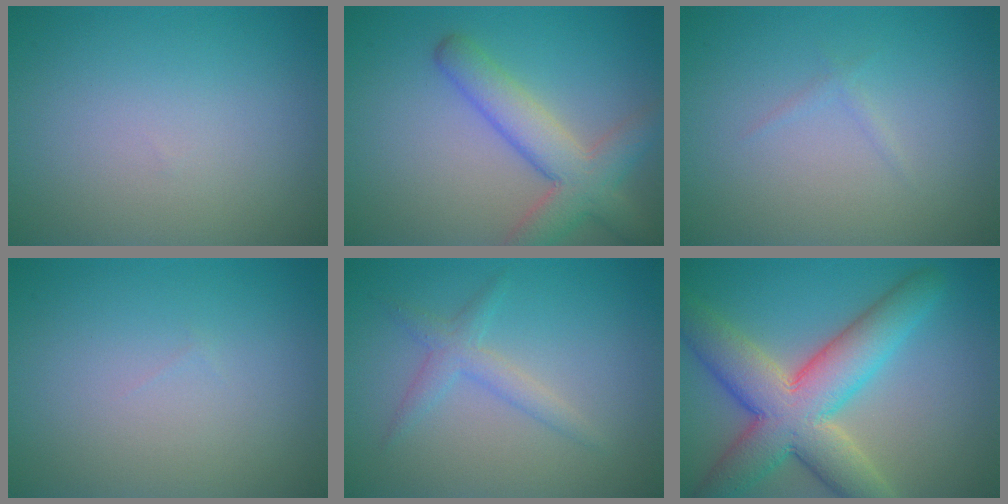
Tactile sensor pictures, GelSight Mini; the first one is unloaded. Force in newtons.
{"total": 5.5, "press": 5.4, "slide": 0.3}
{"total": 0.6, "press": 0.6, "slide": 0.0}
{"total": 0.0}
{"total": 2.0, "press": 2.0, "slide": 0.1}
{"total": 9.9, "press": 9.8, "slide": 0.6}